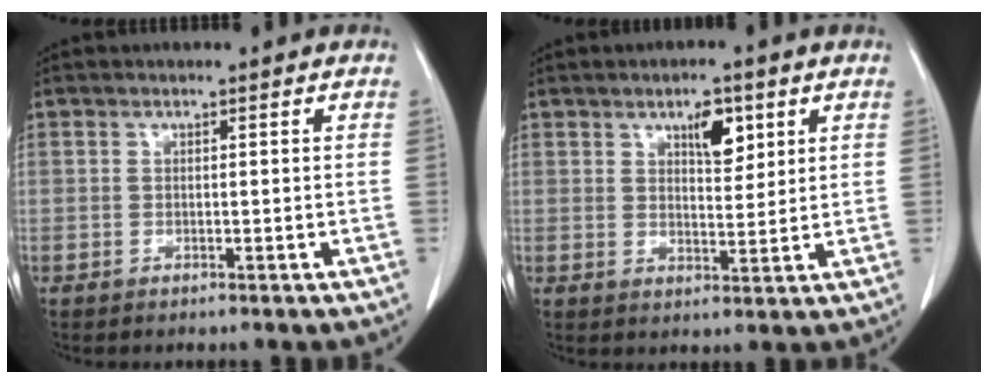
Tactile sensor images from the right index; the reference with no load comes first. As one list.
[{"total": 5.0, "force": [2.6, 2.0, 3.8], "torque": [-0.060, -0.001, 0.043]}]